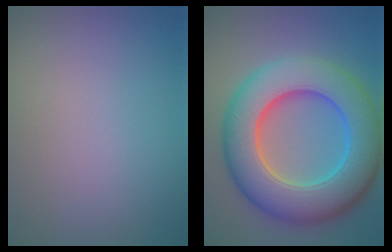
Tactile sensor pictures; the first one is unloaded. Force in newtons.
{"total": 11.9, "press": 11.9, "slide": 0.4}